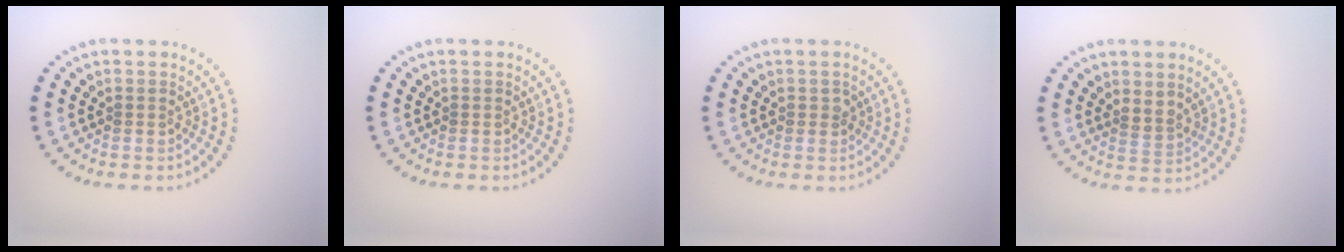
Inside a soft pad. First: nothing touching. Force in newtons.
{"total": 0.0}
{"total": 0.6, "press": 0.5, "slide": 0.3}
{"total": 1.3, "press": 0.8, "slide": 0.9}